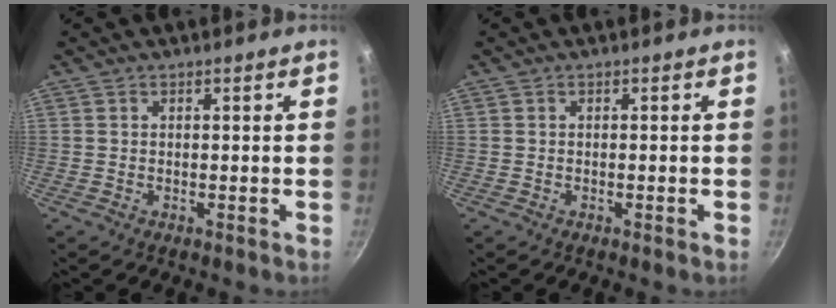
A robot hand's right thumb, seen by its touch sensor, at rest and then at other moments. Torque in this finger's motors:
{"motor_torque": [-0.51, -0.25, -0.29, -0.32, -0.02]}